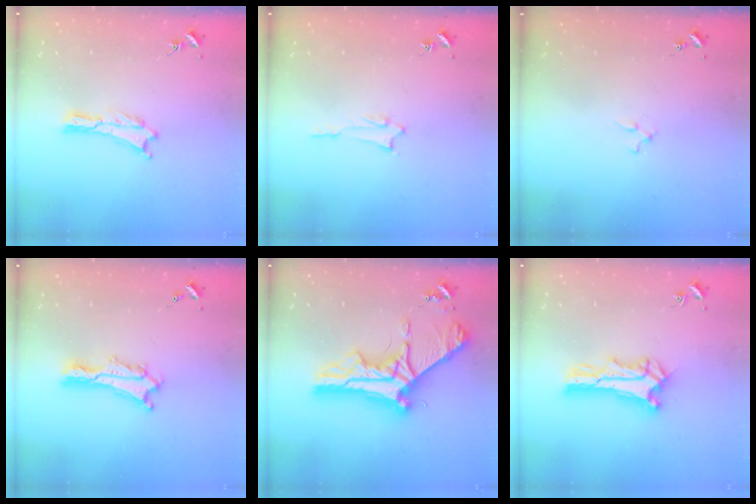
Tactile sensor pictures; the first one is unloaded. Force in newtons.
{"total": 1.2, "press": 1.2, "slide": 0.1}
{"total": 0.9, "press": 0.9, "slide": 0.2}
{"total": 2.2, "press": 2.2, "slide": 0.3}
{"total": 11.1, "press": 11.1, "slide": 1.3}
{"total": 2.7, "press": 2.7, "slide": 0.3}